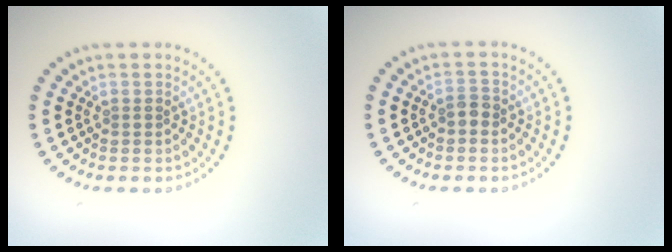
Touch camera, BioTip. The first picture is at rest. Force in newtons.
{"total": 1.3, "press": 1.2, "slide": 0.4}